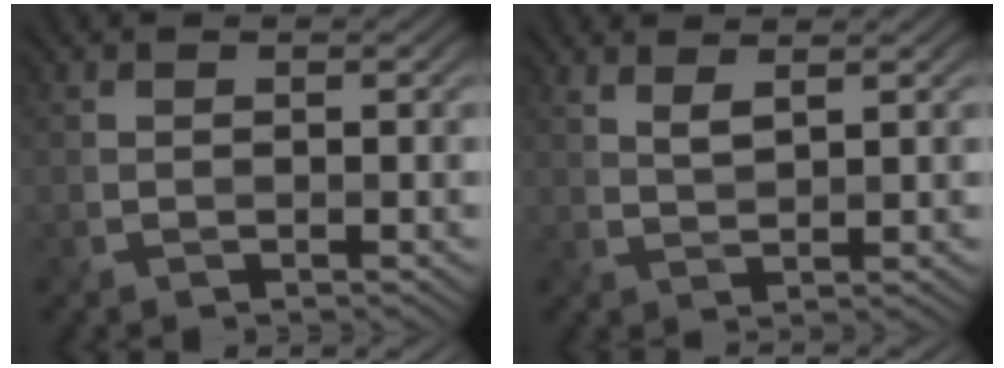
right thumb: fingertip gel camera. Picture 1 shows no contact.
{"total": 2.1, "force": [1.6, 0.2, 1.3], "torque": [-0.024, -0.002, 0.039]}